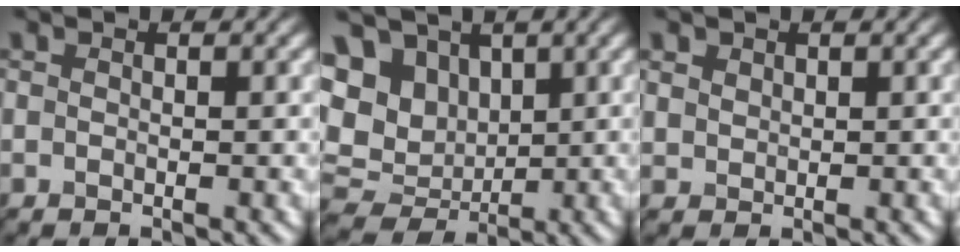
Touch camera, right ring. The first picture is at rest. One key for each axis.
{"total": 7.5, "fx": 2.9, "fy": 6.0, "fz": 3.5, "tx": -0.104, "ty": 0.016, "tz": 0.073}
{"total": 1.3, "fx": 0.3, "fy": -0.5, "fz": -1.1, "tx": -0.006, "ty": -0.002, "tz": 0.030}